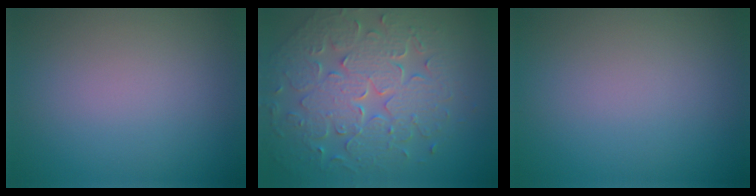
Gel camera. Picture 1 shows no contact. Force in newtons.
{"total": 8.9, "press": 6.5, "slide": 6.1}
{"total": 0.0}